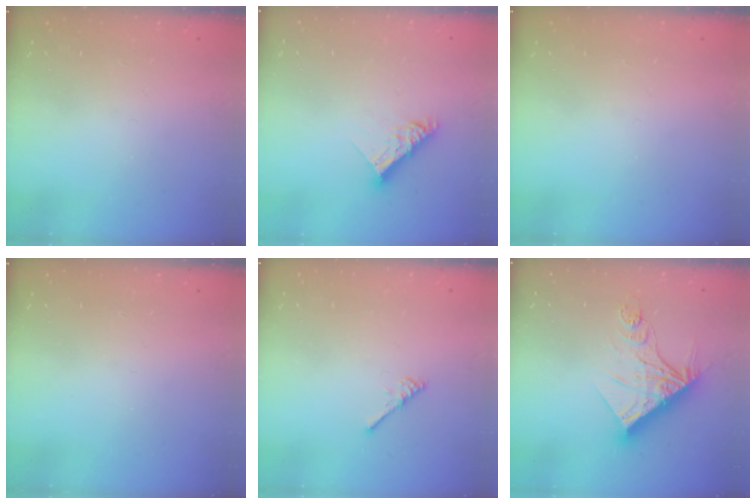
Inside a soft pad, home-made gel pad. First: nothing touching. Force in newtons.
{"total": 9.8, "press": 9.8, "slide": 0.8}
{"total": 0.0}
{"total": 0.0}
{"total": 3.0, "press": 2.9, "slide": 0.5}
{"total": 13.9, "press": 13.9, "slide": 0.7}